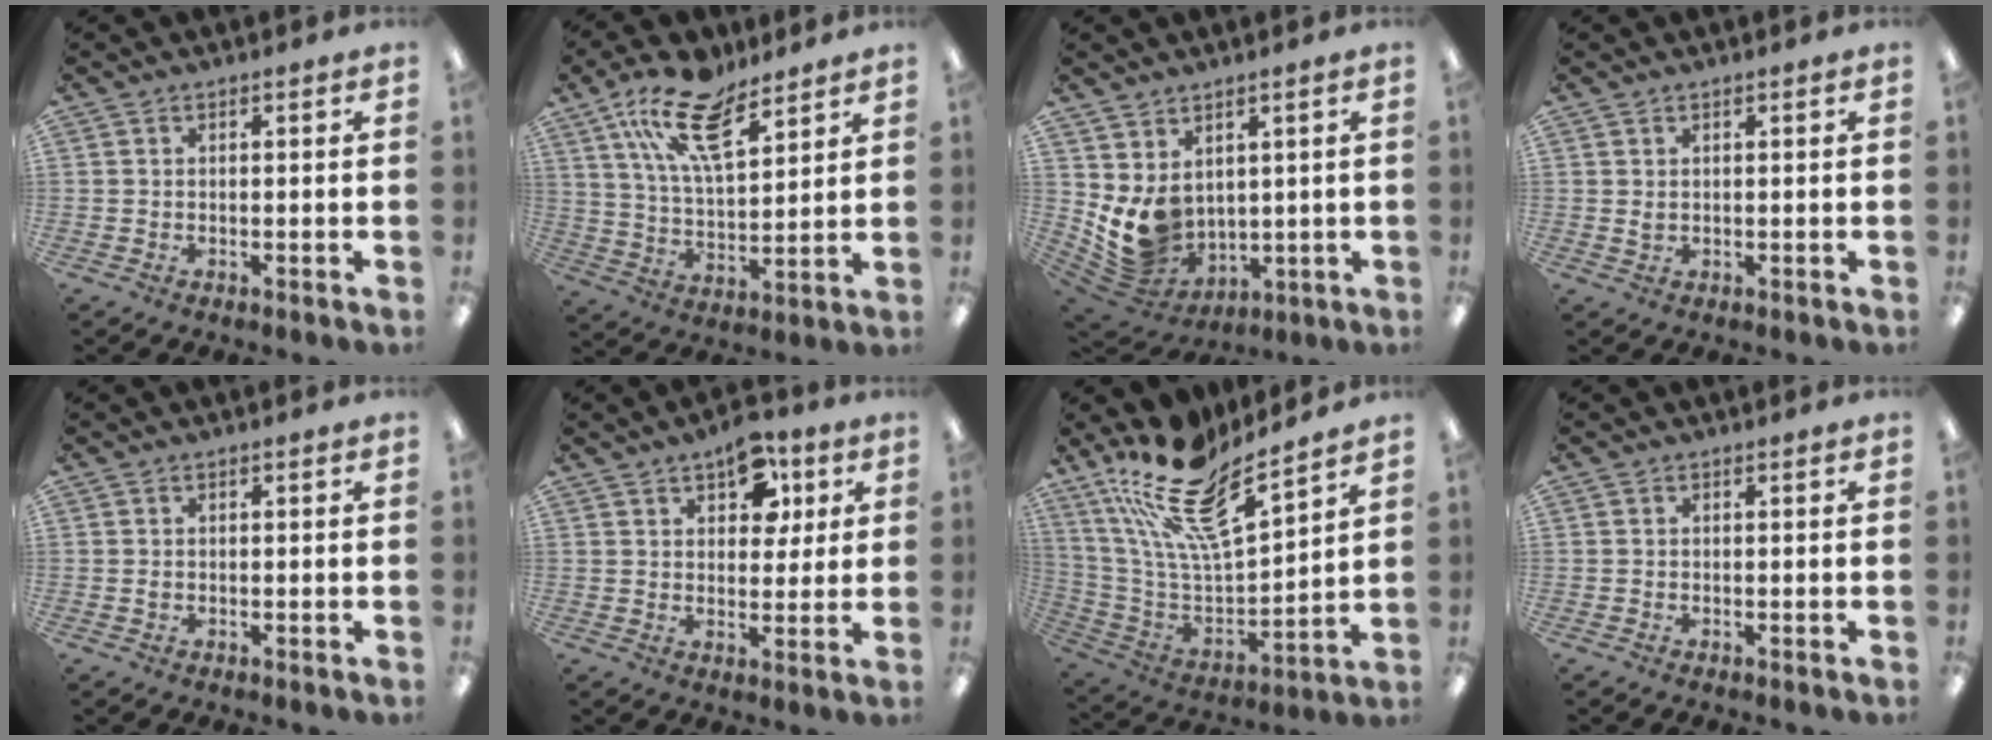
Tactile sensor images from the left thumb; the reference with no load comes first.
{"total": 17.2, "force": [11.0, 7.3, 11.0], "torque": [-0.200, -0.045, 0.196]}
{"total": 8.9, "force": [3.2, 7.0, 4.5], "torque": [-0.109, -0.042, 0.069]}
{"total": 1.1, "force": [0.5, 0.6, 0.8], "torque": [-0.017, 0.000, 0.009]}
{"total": 0.7, "force": [0.1, 0.5, 0.5], "torque": [-0.011, 0.003, 0.000]}
{"total": 9.5, "force": [5.5, 5.7, 5.4], "torque": [-0.064, -0.014, 0.093]}
{"total": 20.8, "force": [15.1, 6.8, 12.6], "torque": [-0.245, -0.103, 0.261]}
{"total": 0.0}